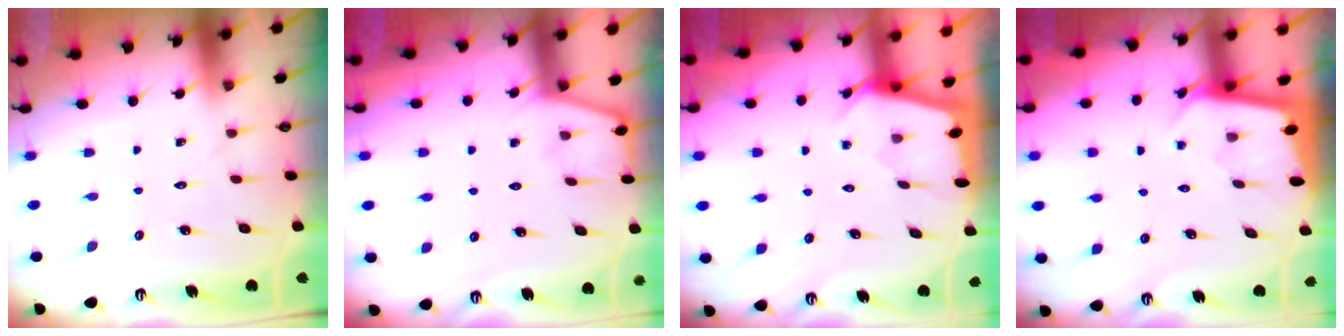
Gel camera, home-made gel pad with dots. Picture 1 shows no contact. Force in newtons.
{"total": 2.6, "press": 2.6, "slide": 0.4}
{"total": 2.3, "press": 2.3, "slide": 0.3}
{"total": 2.0, "press": 2.0, "slide": 0.1}